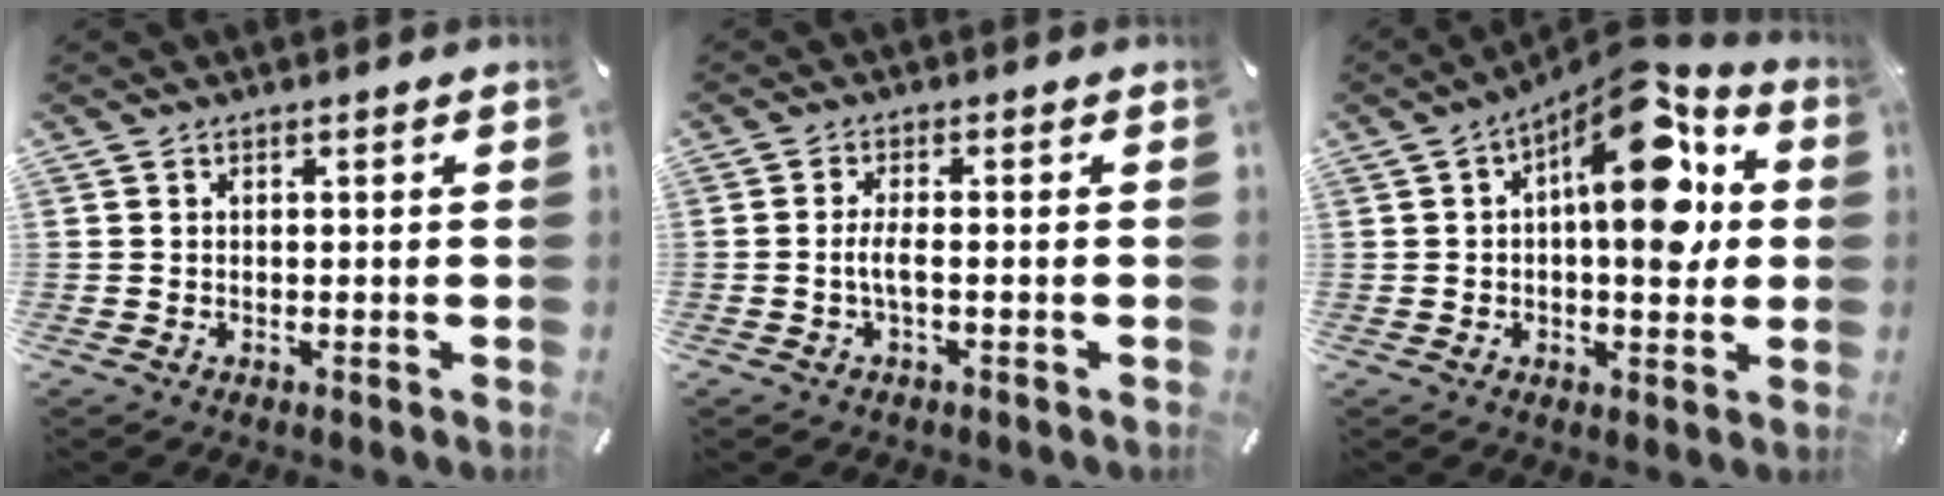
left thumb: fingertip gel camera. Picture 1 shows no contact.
{"total": 3.5, "force": [-0.9, 0.8, 3.3], "torque": [-0.074, -0.001, -0.021]}
{"total": 17.6, "force": [5.7, 7.8, 14.8], "torque": [-0.190, -0.042, 0.089]}